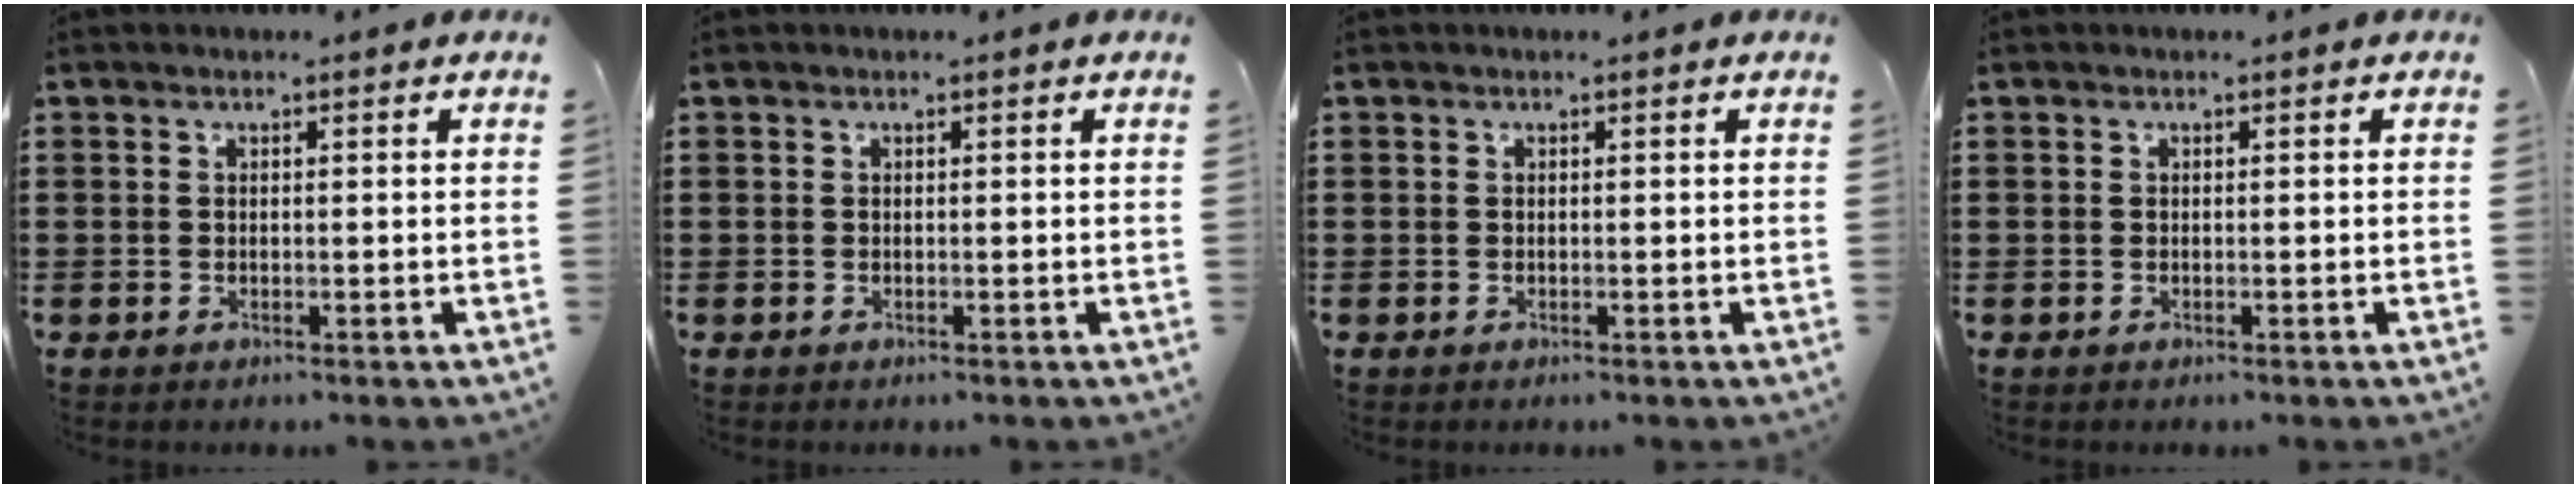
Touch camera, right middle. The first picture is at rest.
{"total": 0.0}
{"total": 0.0}
{"total": 0.0}